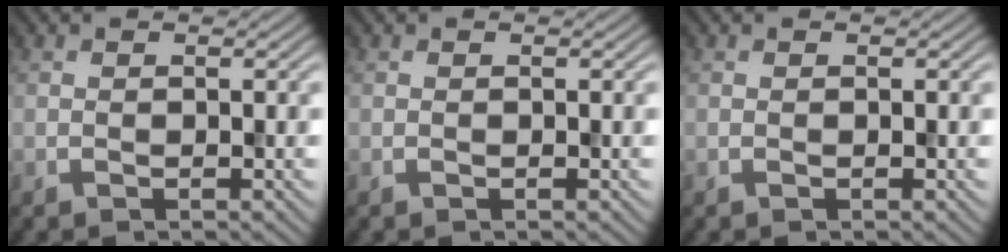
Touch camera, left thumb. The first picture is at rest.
{"total": 0.0}
{"total": 0.0}